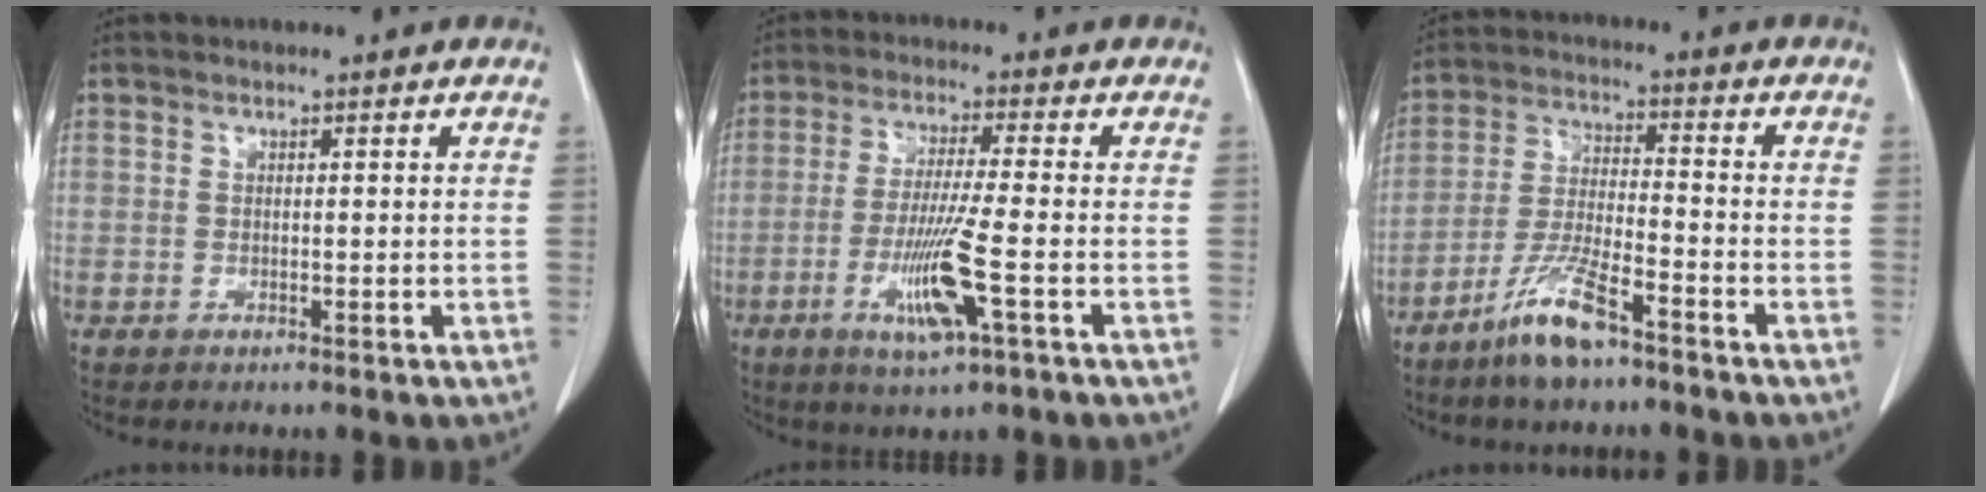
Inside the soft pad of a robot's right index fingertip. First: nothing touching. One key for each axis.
{"total": 9.2, "fx": -3.1, "fy": -0.2, "fz": 8.6, "tx": -0.168, "ty": -0.014, "tz": -0.058}
{"total": 8.8, "fx": -6.2, "fy": 1.2, "fz": 6.1, "tx": -0.130, "ty": -0.016, "tz": -0.122}